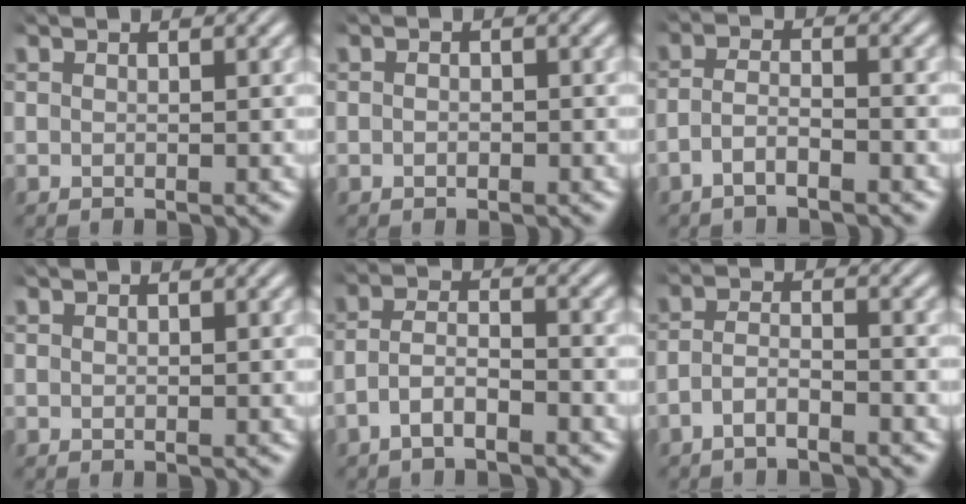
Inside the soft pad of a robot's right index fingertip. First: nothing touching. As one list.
[{"total": 0.6, "force": [-0.5, 0.2, 0.4], "torque": [-0.011, -0.006, -0.006]}, {"total": 2.9, "force": [-2.1, 1.0, 1.7], "torque": [-0.037, -0.011, -0.037]}, {"total": 0.0}, {"total": 3.7, "force": [-2.2, 2.0, 2.2], "torque": [-0.046, -0.012, -0.040]}, {"total": 2.9, "force": [-2.2, 1.0, 1.5], "torque": [-0.032, -0.011, -0.039]}]